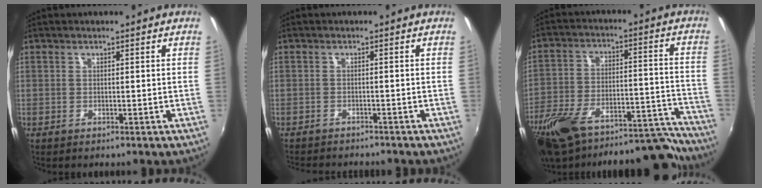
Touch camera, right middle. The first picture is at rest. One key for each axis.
{"total": 6.1, "fx": -5.7, "fy": 1.2, "fz": 1.9, "tx": -0.052, "ty": -0.015, "tz": -0.084}
{"total": 25.2, "fx": -21.9, "fy": 6.6, "fz": 10.6, "tx": -0.189, "ty": -0.005, "tz": -0.318}